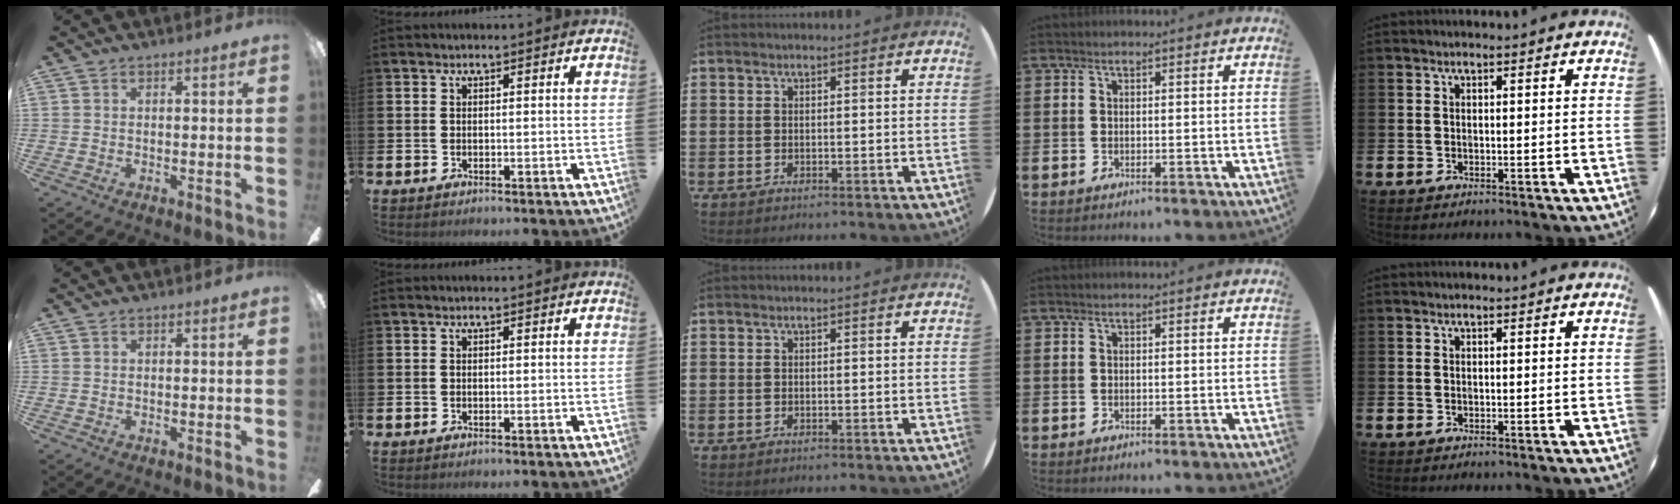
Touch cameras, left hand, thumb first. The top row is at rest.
{}